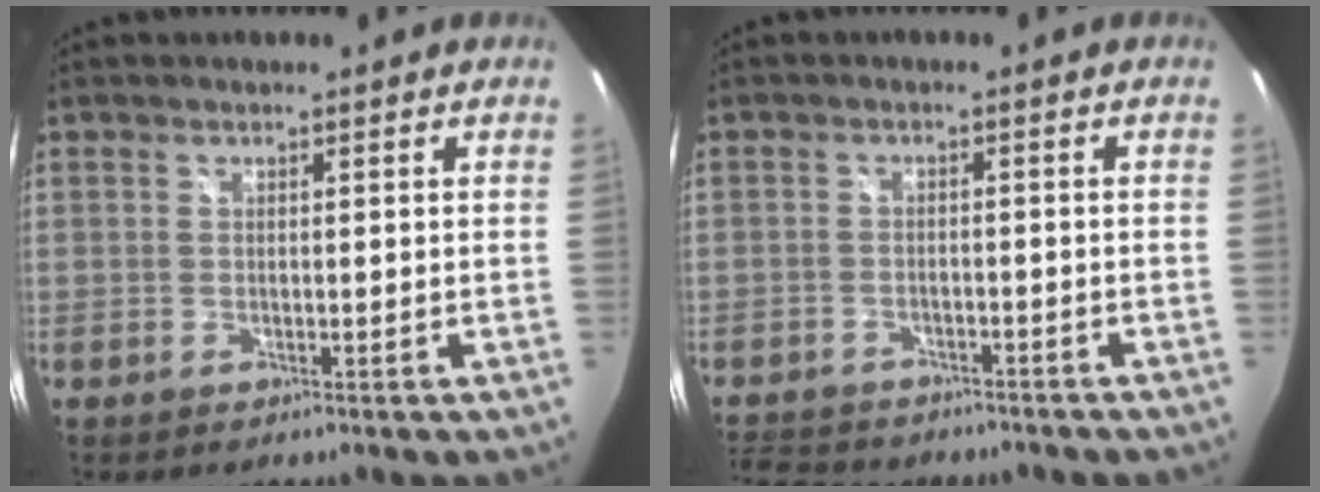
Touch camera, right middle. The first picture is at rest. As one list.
[{"total": 10.6, "force": [-8.9, 4.6, 3.4], "torque": [-0.100, -0.008, -0.138]}]